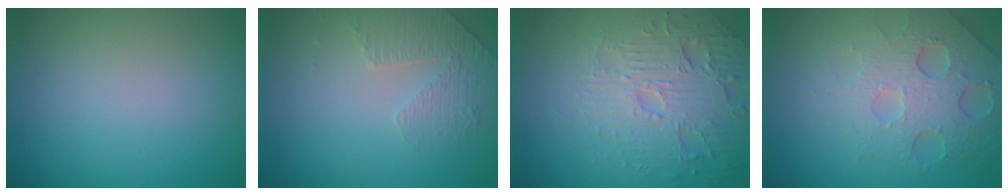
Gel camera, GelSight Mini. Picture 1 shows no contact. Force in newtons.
{"total": 1.8, "press": 1.4, "slide": 1.0}
{"total": 5.4, "press": 4.7, "slide": 2.7}
{"total": 6.6, "press": 4.8, "slide": 4.5}